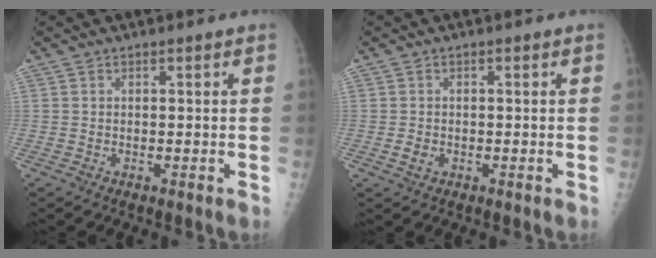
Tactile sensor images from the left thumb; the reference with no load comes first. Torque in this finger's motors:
{"motor_torque": [-0.03, 0.00, 0.00, -0.01, 0.00]}